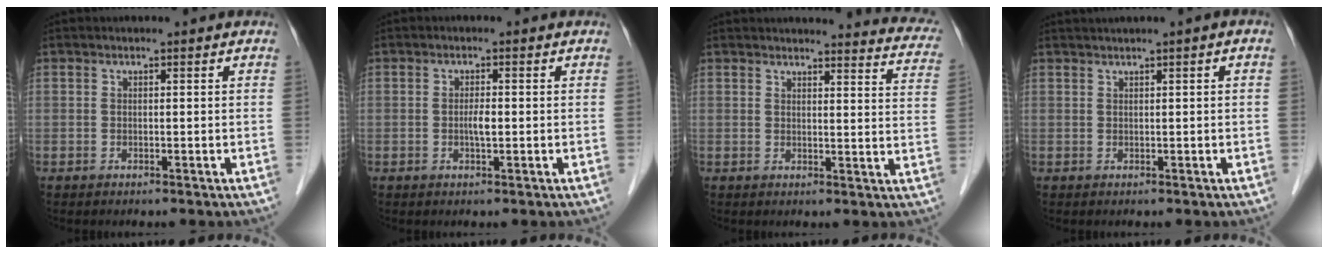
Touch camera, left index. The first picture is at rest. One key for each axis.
{"total": 1.8, "fx": -0.5, "fy": 0.3, "fz": 1.7, "tx": -0.033, "ty": -0.003, "tz": -0.009}
{"total": 11.8, "fx": 11.5, "fy": 1.1, "fz": 2.6, "tx": -0.001, "ty": -0.074, "tz": 0.092}
{"total": 1.7, "fx": 0.7, "fy": -0.2, "fz": 1.5, "tx": -0.031, "ty": 0.006, "tz": 0.016}